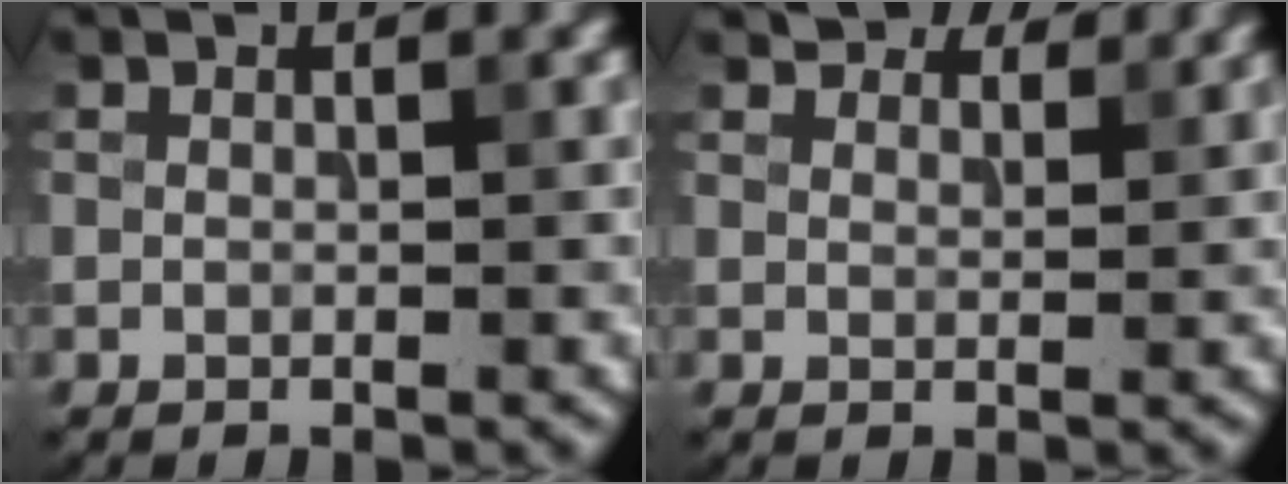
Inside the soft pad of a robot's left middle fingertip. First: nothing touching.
{"total": 4.0, "force": [3.6, 1.3, 1.1], "torque": [-0.026, 0.000, 0.053]}